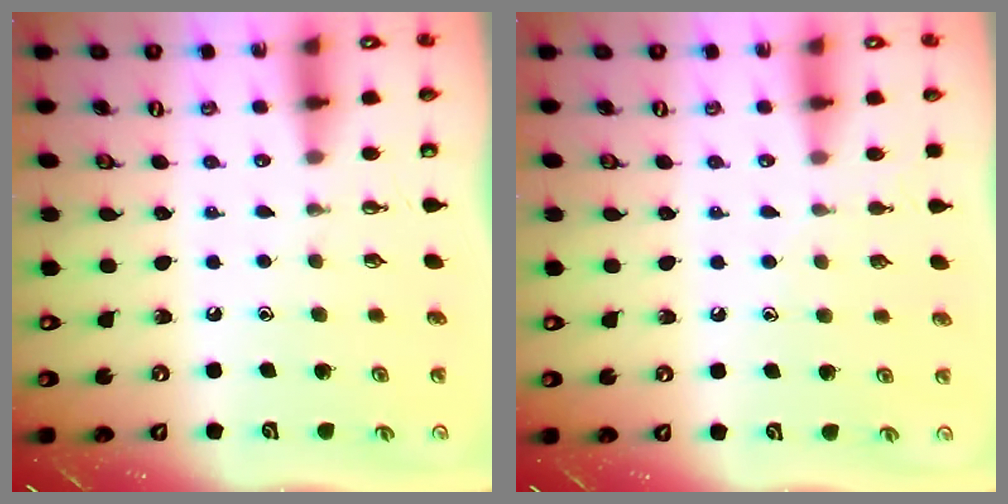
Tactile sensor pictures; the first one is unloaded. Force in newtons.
{"total": 3.3, "press": 3.2, "slide": 0.3}